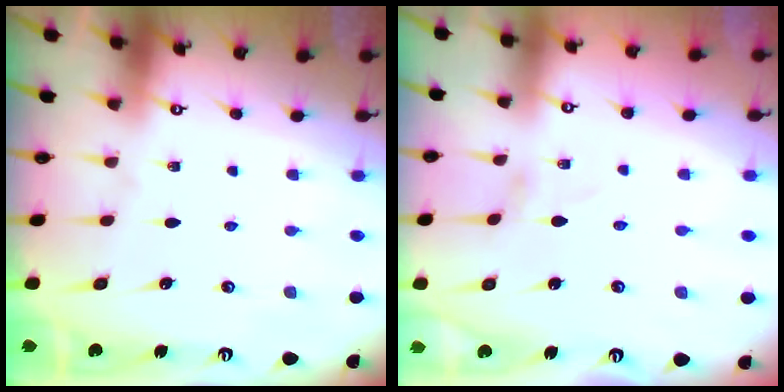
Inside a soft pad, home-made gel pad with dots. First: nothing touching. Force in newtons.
{"total": 1.0, "press": 1.0, "slide": 0.0}